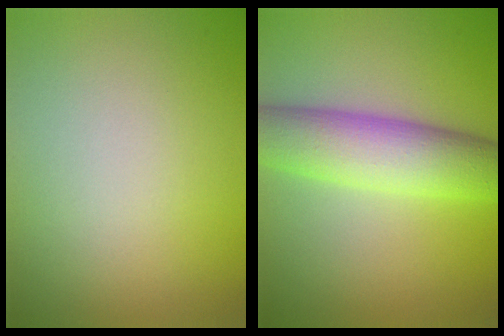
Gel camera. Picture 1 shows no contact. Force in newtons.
{"total": 7.5, "press": 7.5, "slide": 0.1}